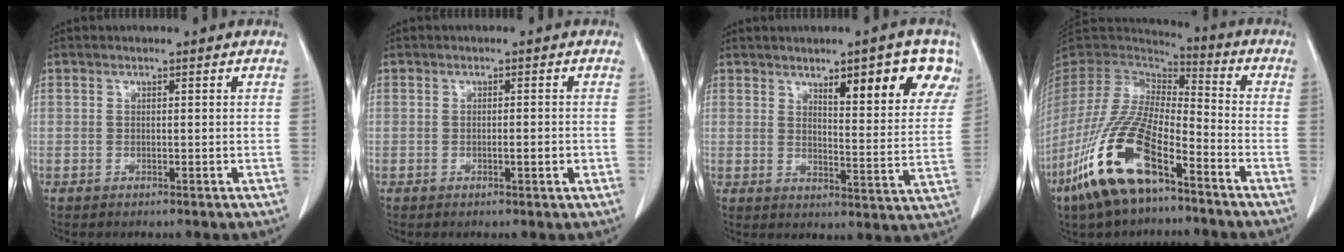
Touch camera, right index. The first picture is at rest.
{"total": 1.9, "force": [-0.4, 0.2, 1.8], "torque": [-0.030, -0.002, -0.006]}
{"total": 11.7, "force": [6.7, 2.2, 9.3], "torque": [-0.113, -0.003, 0.089]}
{"total": 17.7, "force": [-10.1, 5.1, 13.6], "torque": [-0.292, -0.032, -0.193]}